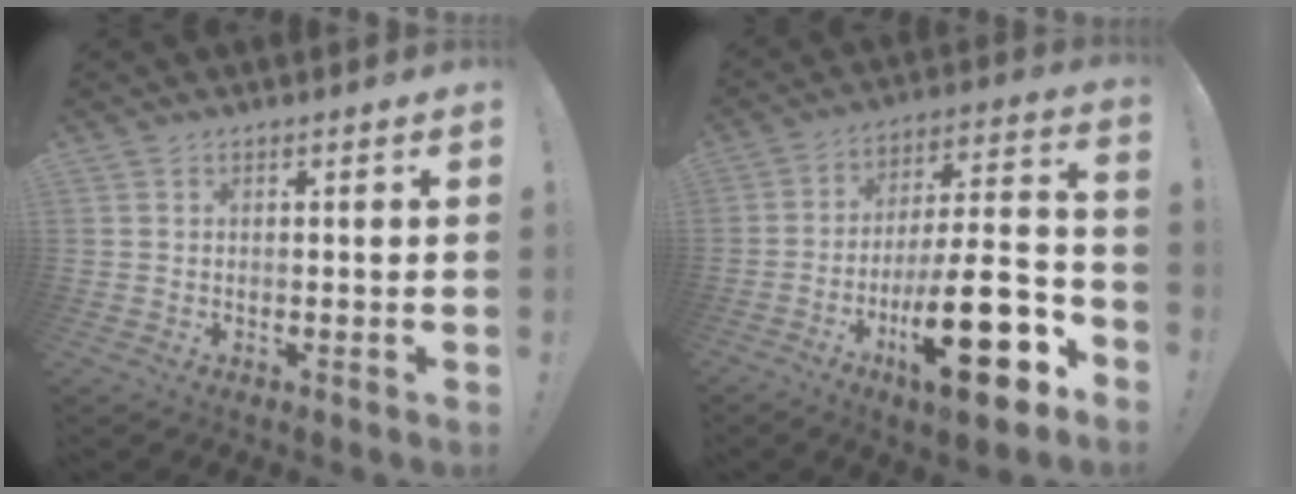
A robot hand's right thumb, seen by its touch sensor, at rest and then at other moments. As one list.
[{"total": 24.9, "force": [-10.2, 7.3, 21.5], "torque": [-0.342, 0.054, -0.164]}]